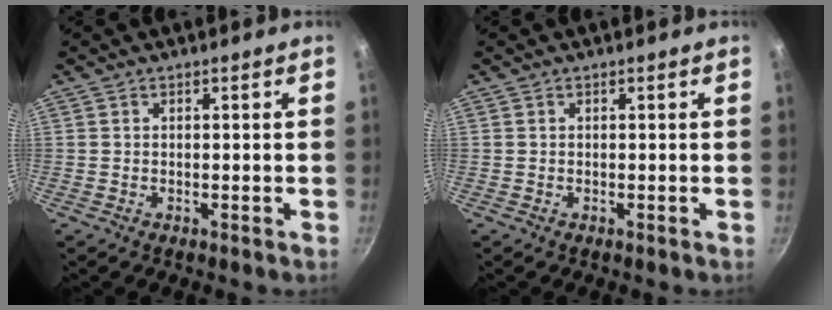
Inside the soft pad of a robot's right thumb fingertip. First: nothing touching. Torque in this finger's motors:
{"motor_torque": [-0.16, -0.14, 0.00, 0.00, 0.00]}